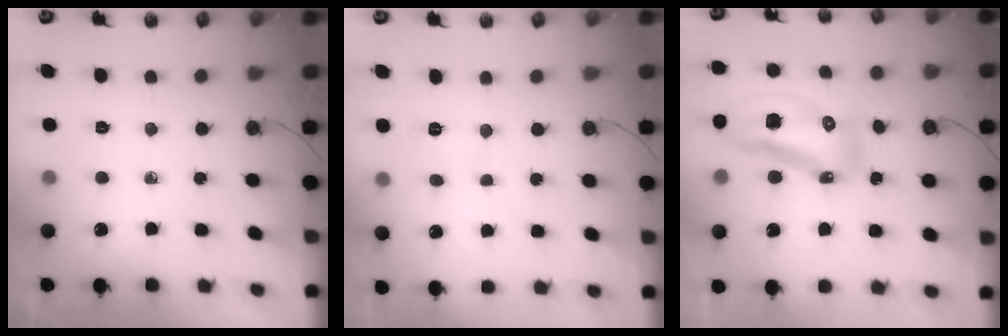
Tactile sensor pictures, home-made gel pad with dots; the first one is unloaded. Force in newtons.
{"total": 2.9, "press": 2.8, "slide": 0.7}
{"total": 14.4, "press": 14.3, "slide": 1.7}